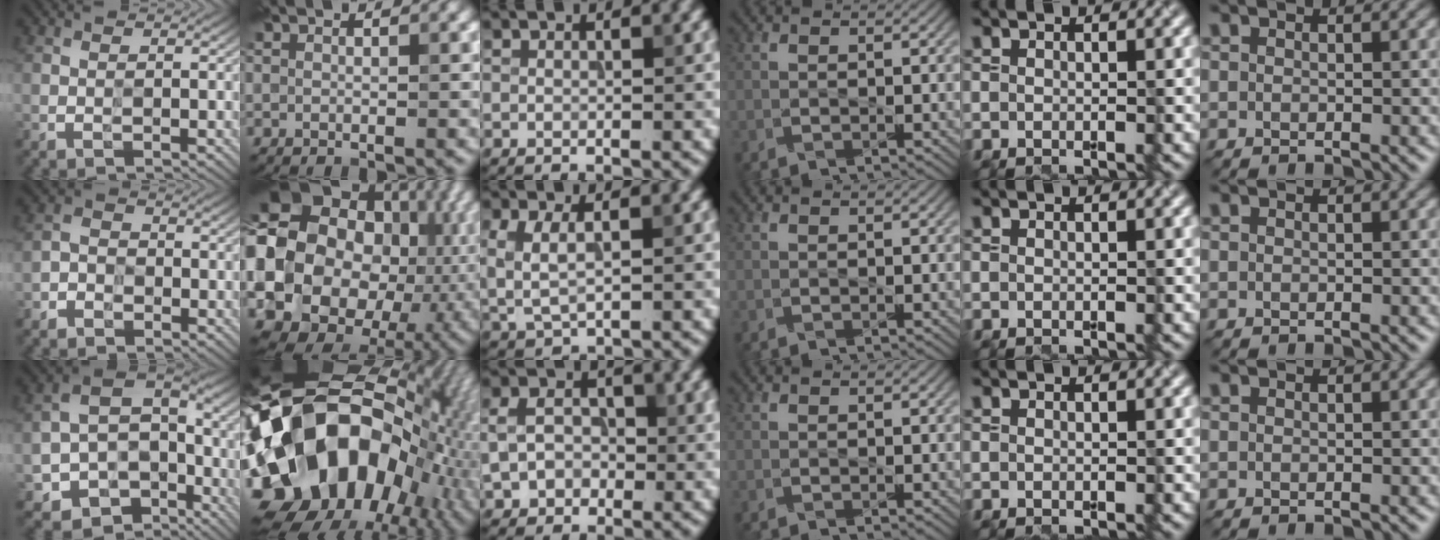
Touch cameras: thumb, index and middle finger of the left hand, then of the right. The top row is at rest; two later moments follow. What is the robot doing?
{"motion": "wipe", "object": "paper plate"}